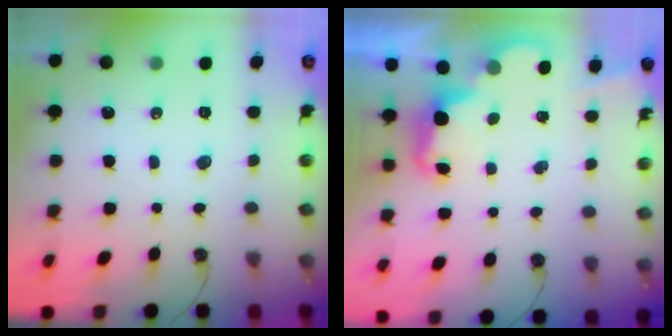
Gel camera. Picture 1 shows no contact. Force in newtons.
{"total": 2.5, "press": 2.5, "slide": 0.5}